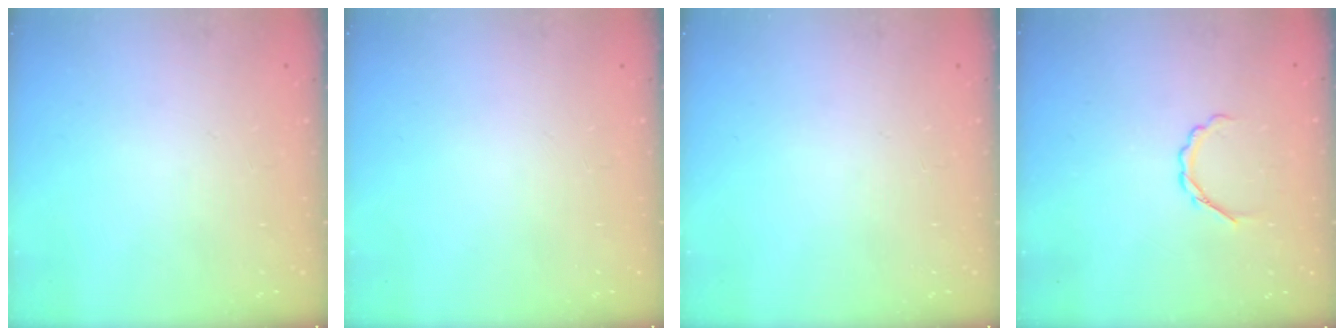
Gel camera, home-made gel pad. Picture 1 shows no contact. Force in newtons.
{"total": 0.0}
{"total": 0.0}
{"total": 3.0, "press": 2.8, "slide": 0.9}